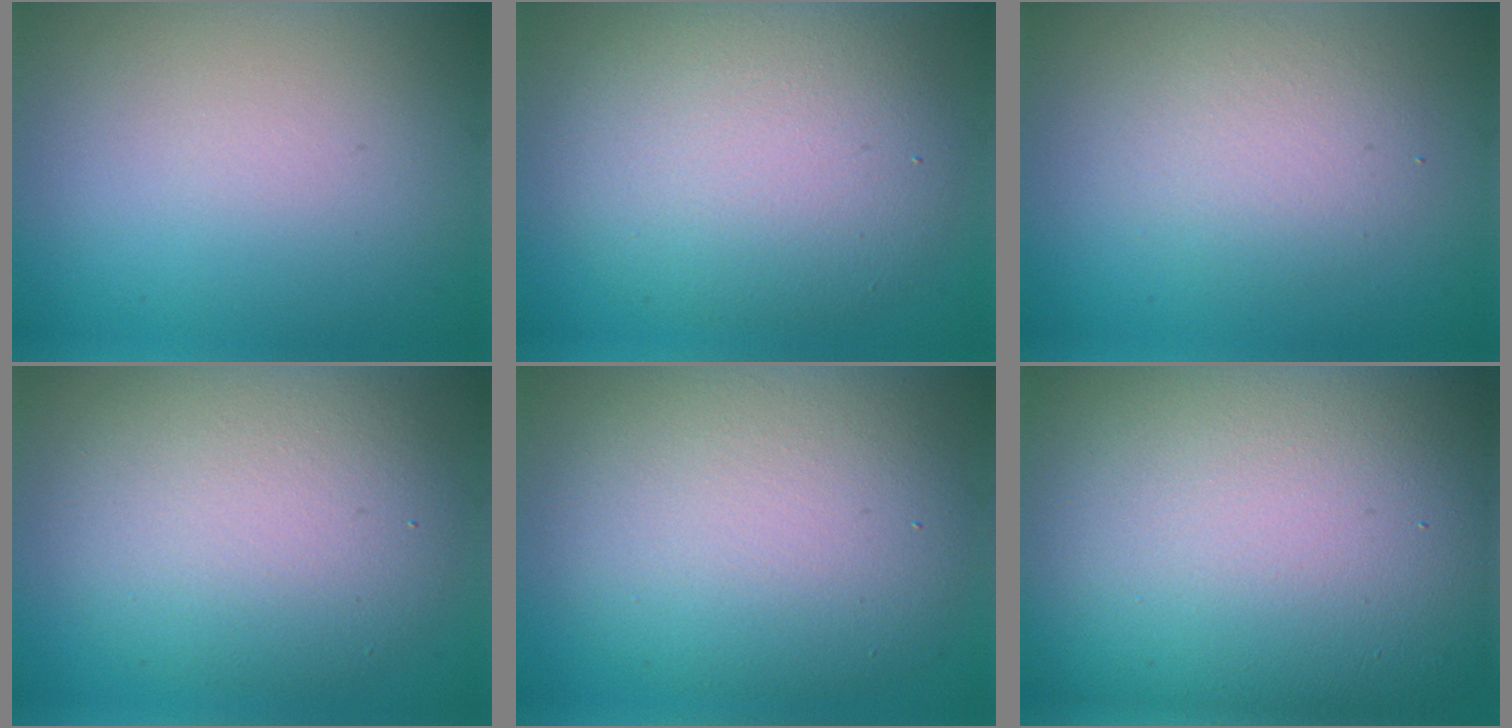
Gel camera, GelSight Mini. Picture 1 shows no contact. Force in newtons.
{"total": 7.8, "press": 7.8, "slide": 0.5}
{"total": 2.9, "press": 2.9, "slide": 0.4}
{"total": 7.7, "press": 7.7, "slide": 0.4}
{"total": 9.6, "press": 9.5, "slide": 0.9}
{"total": 22.5, "press": 22.5, "slide": 1.3}